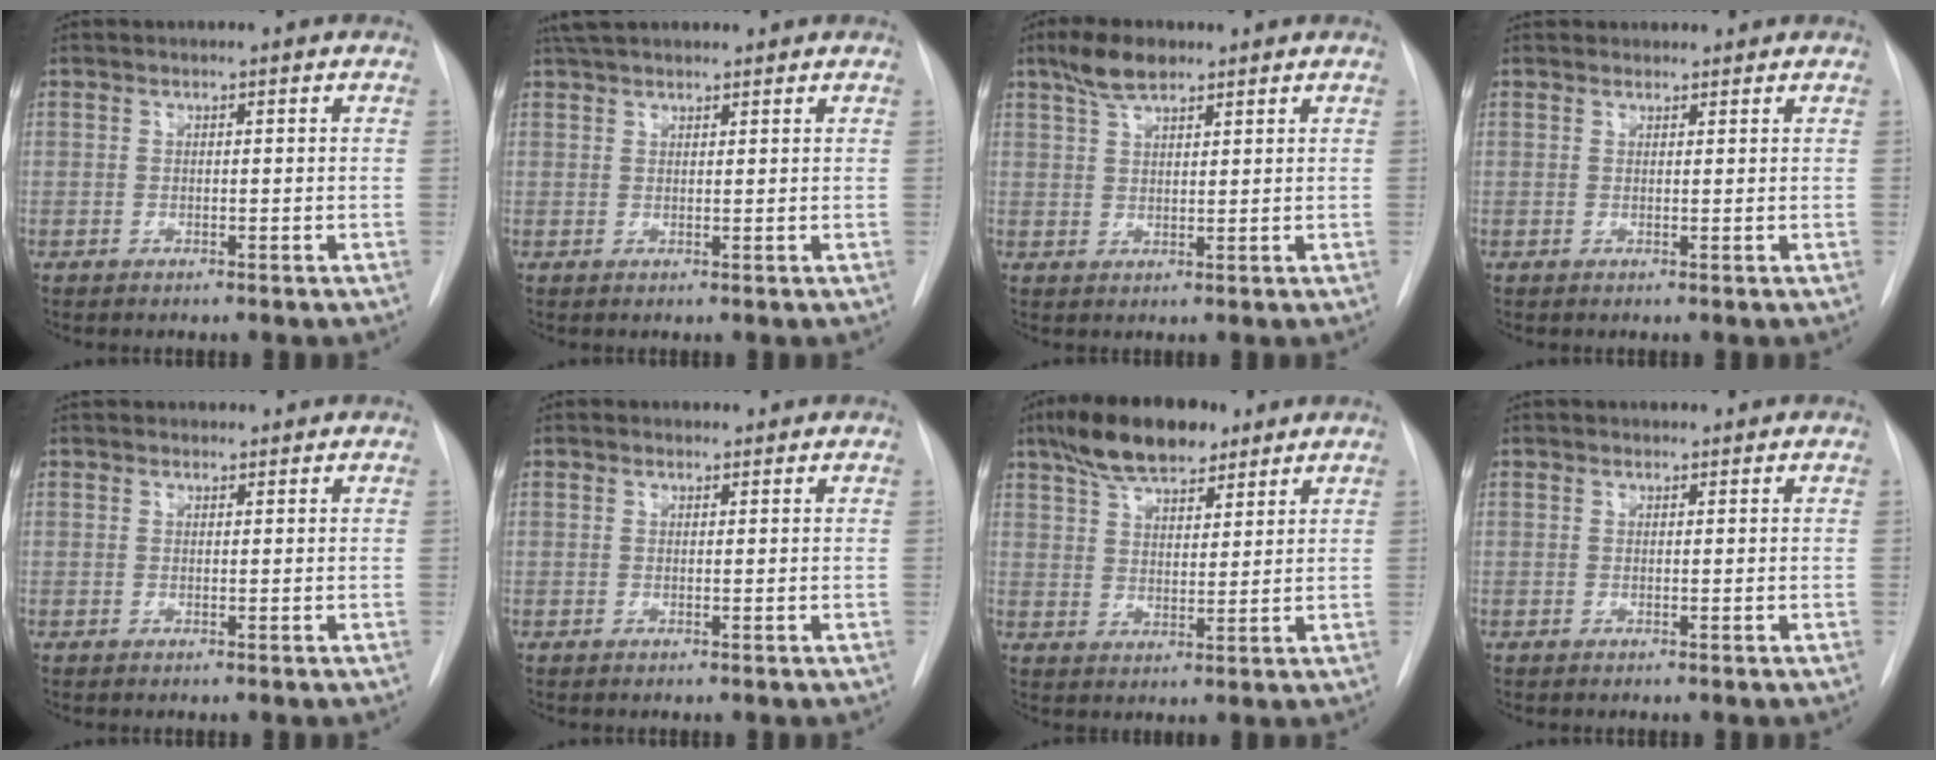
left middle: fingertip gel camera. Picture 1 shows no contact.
{"total": 5.8, "force": [5.0, 1.6, 2.5], "torque": [-0.037, 0.037, 0.086]}
{"total": 4.8, "force": [3.5, 1.6, 2.8], "torque": [-0.060, 0.011, 0.067]}
{"total": 2.6, "force": [2.4, 0.9, 0.1], "torque": [0.005, 0.024, 0.035]}
{"total": 3.2, "force": [3.0, 1.1, 0.5], "torque": [-0.002, 0.029, 0.044]}
{"total": 0.9, "force": [0.8, 0.4, -0.1], "torque": [-0.003, 0.007, 0.010]}
{"total": 10.7, "force": [7.9, 4.1, 6.0], "torque": [-0.108, 0.019, 0.138]}
{"total": 1.2, "force": [1.2, 0.4, 0.1], "torque": [-0.004, 0.015, 0.019]}